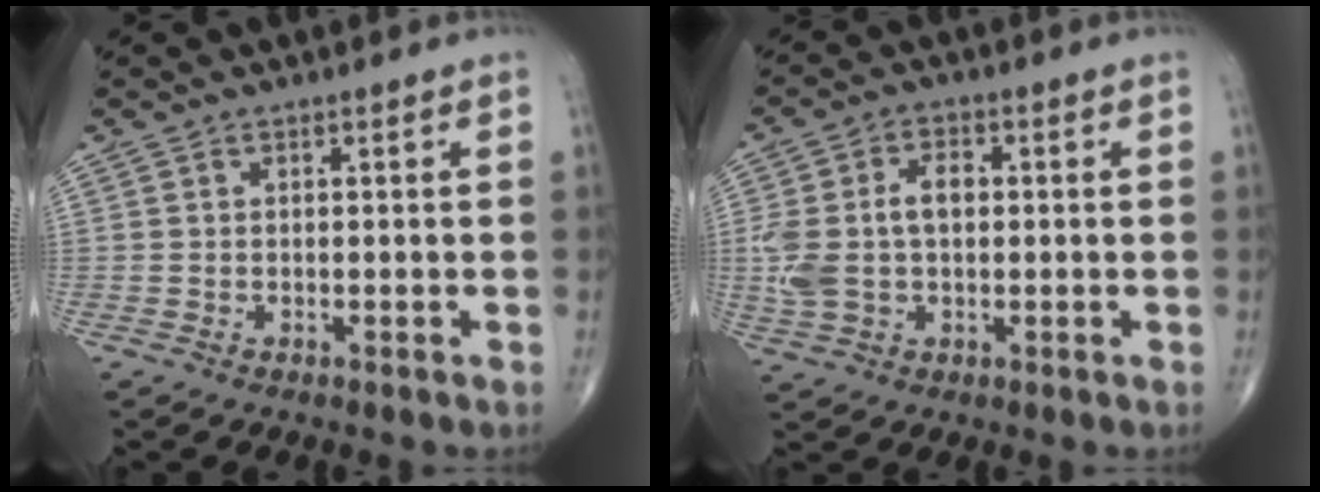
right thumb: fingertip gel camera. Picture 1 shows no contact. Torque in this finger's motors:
{"motor_torque": [1.52, 1.40, 1.17, 0.18, 0.10]}